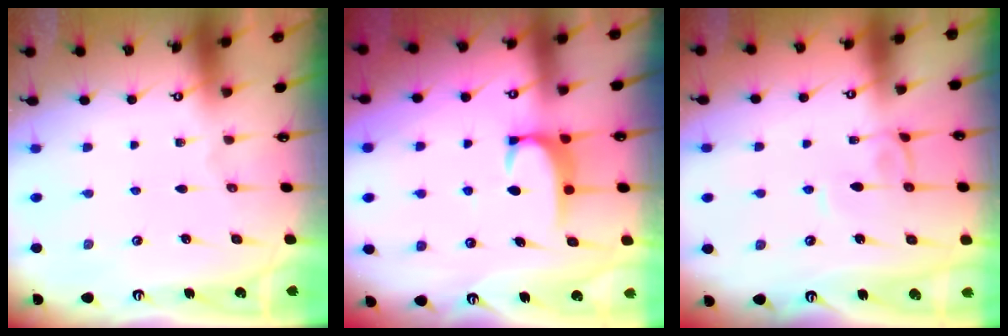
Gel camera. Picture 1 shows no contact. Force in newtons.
{"total": 2.0, "press": 1.9, "slide": 0.5}
{"total": 1.8, "press": 1.8, "slide": 0.3}